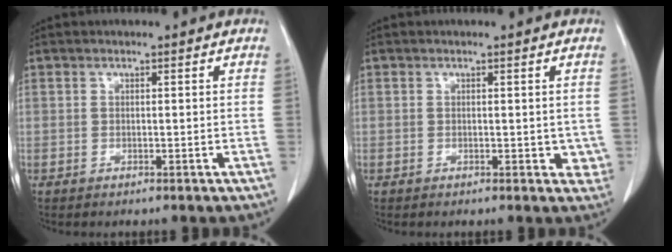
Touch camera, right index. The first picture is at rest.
{"total": 2.6, "force": [-0.5, 1.6, 2.0], "torque": [-0.007, 0.003, -0.008]}